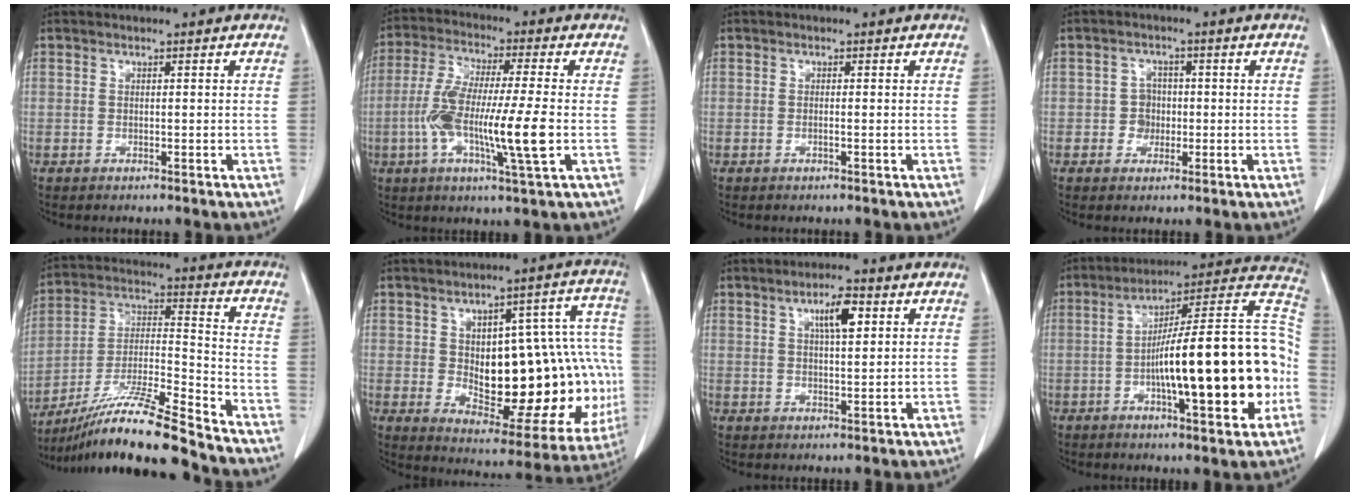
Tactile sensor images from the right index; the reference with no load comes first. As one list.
[{"total": 13.0, "force": [-2.5, 0.7, 12.8], "torque": [-0.247, -0.008, -0.050]}, {"total": 0.0}, {"total": 2.8, "force": [-0.4, 2.6, 0.8], "torque": [-0.004, 0.009, -0.004]}, {"total": 16.6, "force": [-13.9, -1.0, 9.1], "torque": [-0.177, -0.016, -0.253]}, {"total": 25.7, "force": [-1.3, 10.6, 23.4], "torque": [-0.251, 0.037, 0.017]}, {"total": 5.1, "force": [2.1, 1.1, 4.5], "torque": [-0.079, 0.004, 0.036]}, {"total": 23.2, "force": [-4.5, 3.5, 22.5], "torque": [-0.286, 0.028, -0.062]}]